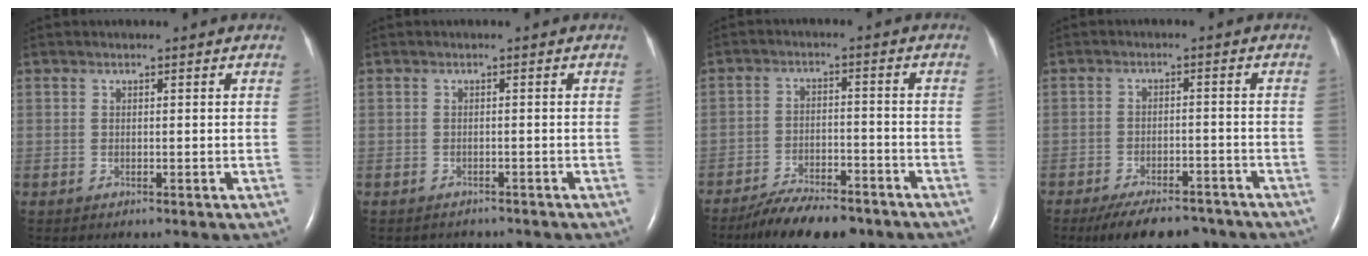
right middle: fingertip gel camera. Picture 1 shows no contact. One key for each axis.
{"total": 2.9, "fx": -2.7, "fy": 1.0, "fz": 0.4, "tx": -0.007, "ty": -0.003, "tz": -0.032}
{"total": 11.0, "fx": -9.3, "fy": 2.9, "fz": 5.2, "tx": -0.079, "ty": -0.008, "tz": -0.146}
{"total": 10.8, "fx": -9.1, "fy": 3.5, "fz": 4.5, "tx": -0.064, "ty": -0.003, "tz": -0.132}